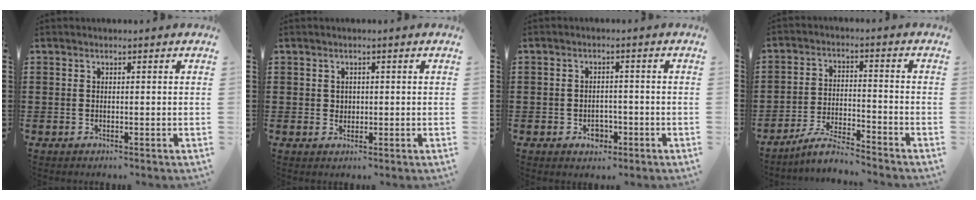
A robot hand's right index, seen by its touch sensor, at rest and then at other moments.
{"total": 1.3, "force": [0.5, 1.2, 0.2], "torque": [-0.007, 0.006, 0.009]}
{"total": 2.9, "force": [-1.3, 2.0, 1.6], "torque": [-0.032, 0.000, -0.025]}
{"total": 5.6, "force": [-5.2, 0.3, 2.1], "torque": [-0.048, 0.000, -0.101]}